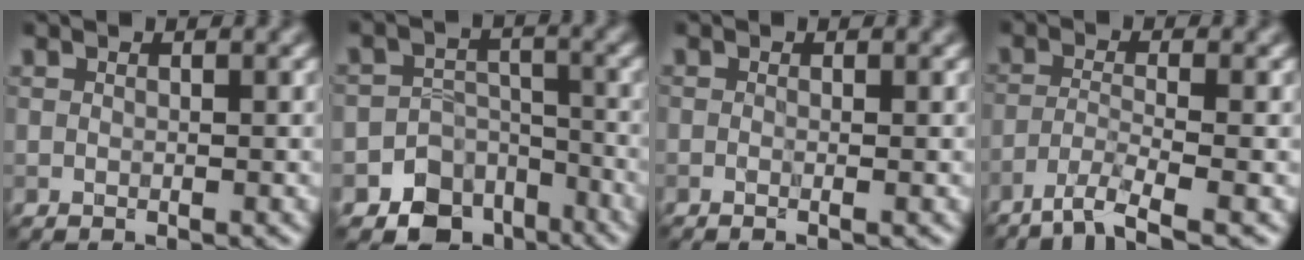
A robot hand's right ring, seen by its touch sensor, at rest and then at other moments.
{"total": 6.2, "force": [-3.8, 4.5, 1.9], "torque": [-0.005, 0.001, -0.062]}
{"total": 0.7, "force": [-0.1, 0.2, 0.7], "torque": [-0.009, -0.009, -0.006]}
{"total": 3.7, "force": [-2.6, 0.4, 2.5], "torque": [-0.045, -0.002, -0.059]}